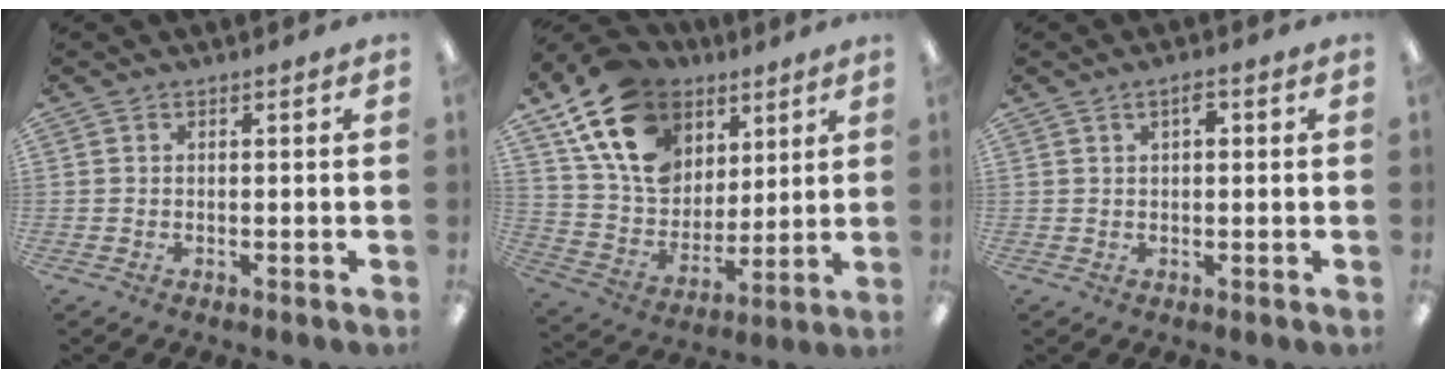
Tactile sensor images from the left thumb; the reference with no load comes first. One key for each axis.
{"total": 19.6, "fx": 10.2, "fy": 14.0, "fz": 9.2, "tx": -0.170, "ty": -0.037, "tz": 0.196}
{"total": 2.6, "fx": 1.1, "fy": 1.1, "fz": 2.1, "tx": -0.027, "ty": -0.001, "tz": 0.015}